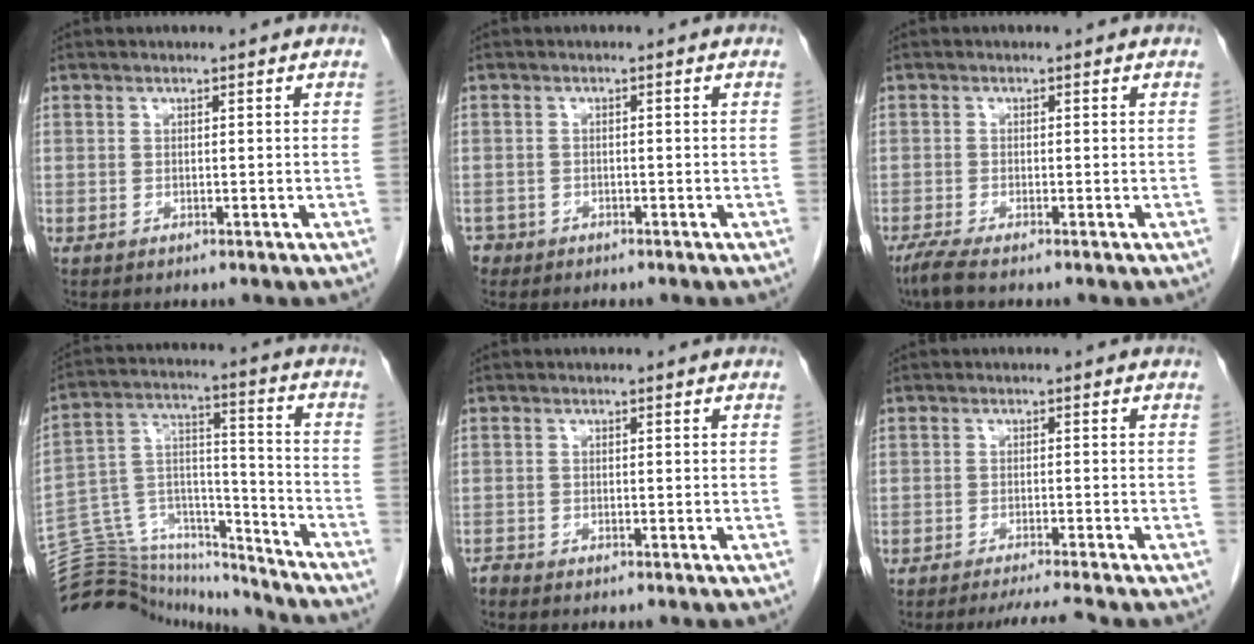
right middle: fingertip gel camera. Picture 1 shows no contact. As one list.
[{"total": 1.8, "force": [-1.3, 1.1, -0.2], "torque": [-0.002, 0.004, -0.024]}, {"total": 2.3, "force": [-1.8, -0.2, 1.4], "torque": [-0.039, -0.008, -0.041]}, {"total": 22.4, "force": [-21.6, 4.3, 4.0], "torque": [-0.103, 0.044, -0.340]}, {"total": 0.7, "force": [-0.7, -0.1, -0.1], "torque": [-0.001, -0.004, -0.016]}, {"total": 4.7, "force": [-4.1, -1.4, 1.7], "torque": [-0.023, -0.018, -0.064]}]